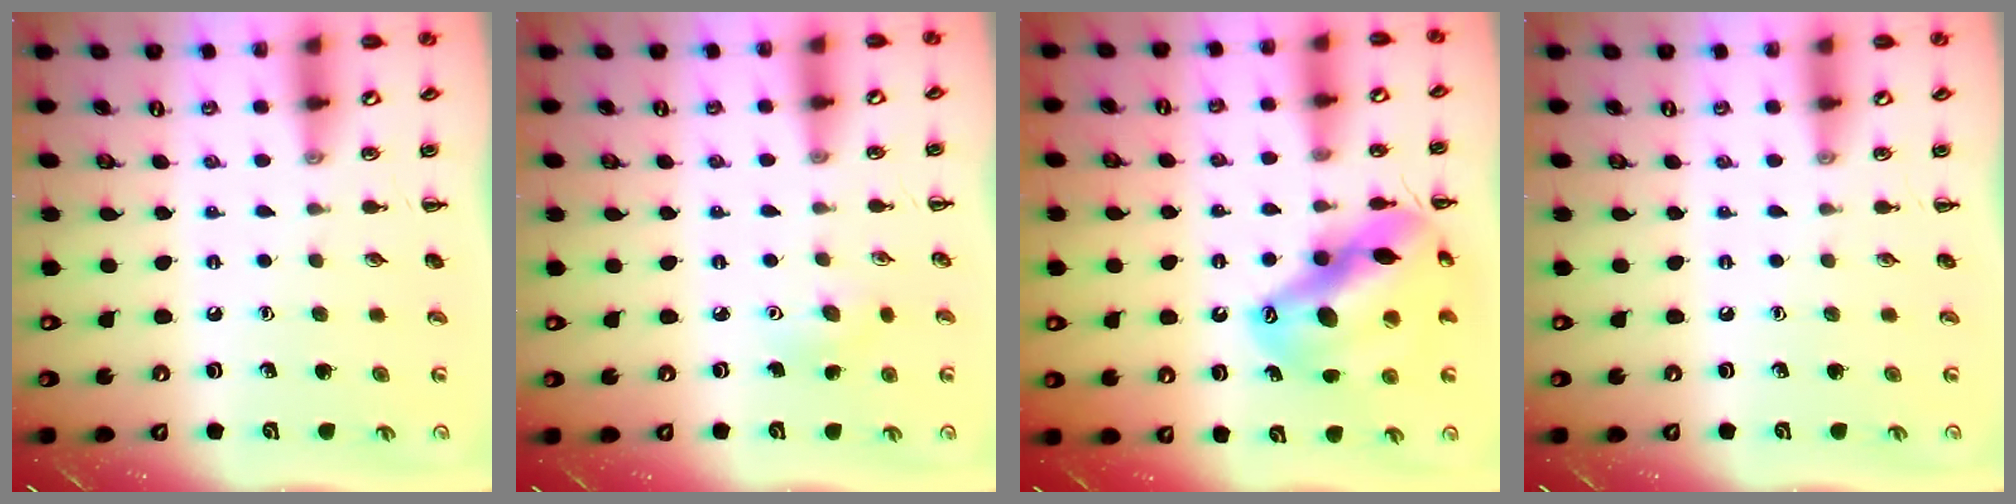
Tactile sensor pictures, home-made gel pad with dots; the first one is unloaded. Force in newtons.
{"total": 3.9, "press": 3.7, "slide": 1.0}
{"total": 18.5, "press": 17.8, "slide": 5.1}
{"total": 0.0}